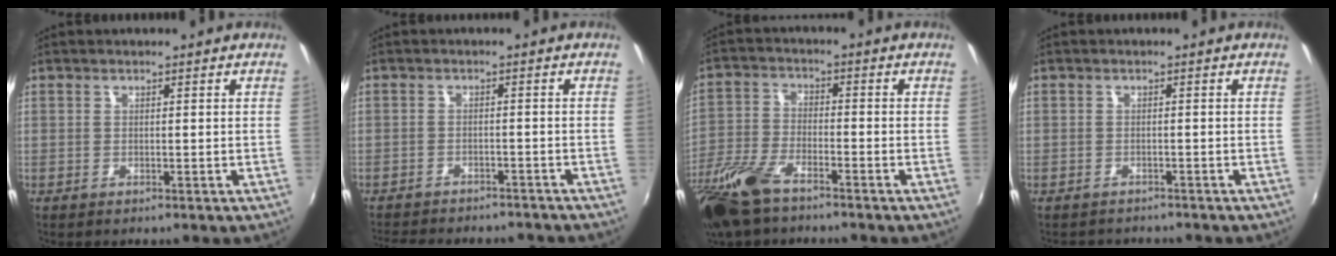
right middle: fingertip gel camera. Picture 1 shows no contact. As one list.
[{"total": 12.7, "force": [-11.1, 3.7, 4.8], "torque": [-0.109, -0.013, -0.153]}, {"total": 12.6, "force": [-8.8, 4.5, 7.8], "torque": [-0.183, -0.025, -0.181]}, {"total": 2.7, "force": [-2.3, 1.4, 0.1], "torque": [-0.007, 0.003, -0.037]}]